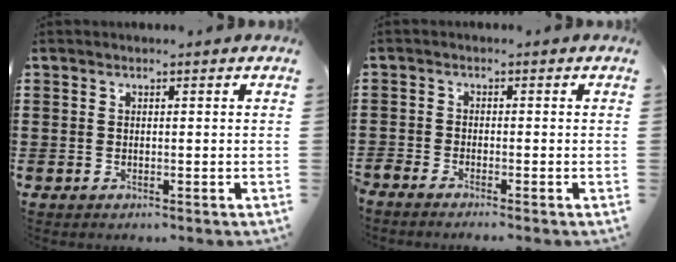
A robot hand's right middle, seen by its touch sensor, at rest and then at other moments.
{"total": 1.3, "force": [-1.3, 0.0, 0.3], "torque": [-0.015, -0.002, -0.027]}